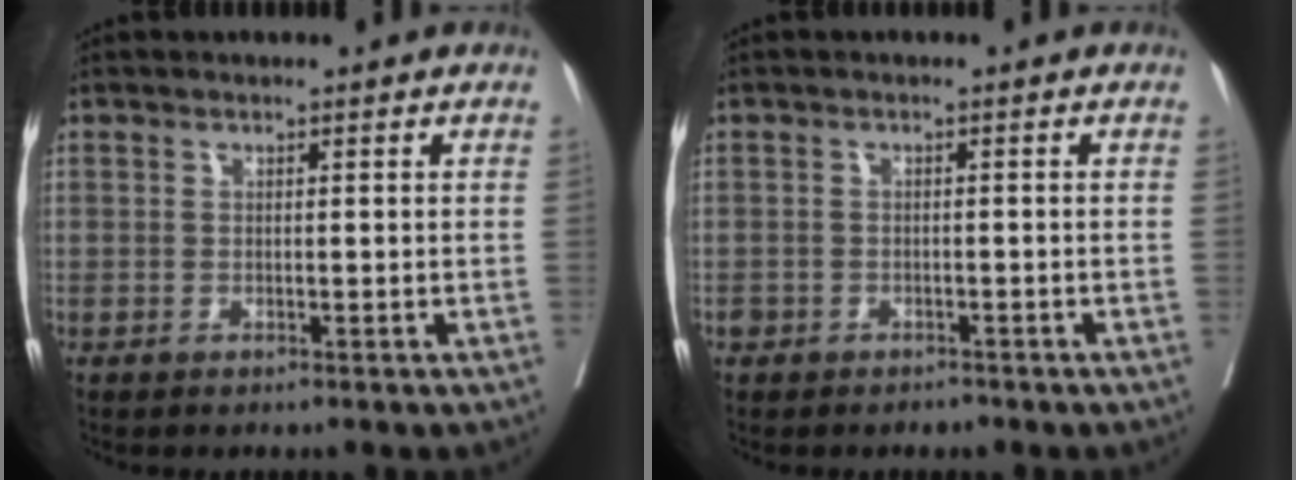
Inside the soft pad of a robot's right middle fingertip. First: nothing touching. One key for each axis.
{"total": 1.8, "fx": -1.4, "fy": 1.2, "fz": 0.2, "tx": -0.008, "ty": 0.003, "tz": -0.023}